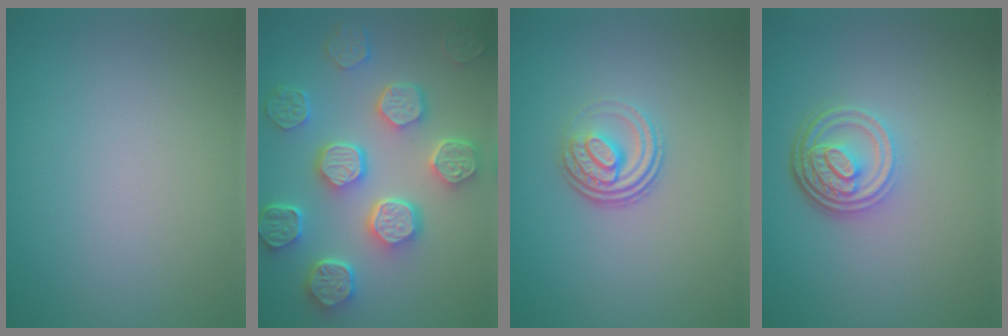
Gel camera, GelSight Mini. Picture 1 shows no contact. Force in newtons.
{"total": 8.2, "press": 6.4, "slide": 5.1}
{"total": 3.6, "press": 2.5, "slide": 2.6}
{"total": 4.9, "press": 3.5, "slide": 3.4}